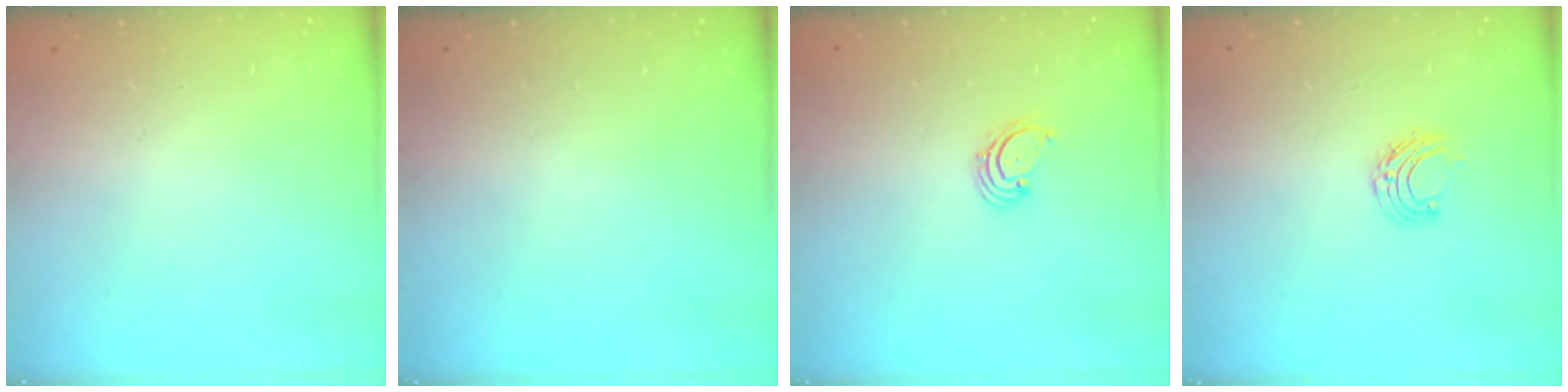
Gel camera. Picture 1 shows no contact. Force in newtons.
{"total": 0.0}
{"total": 1.6, "press": 1.6, "slide": 0.2}
{"total": 5.9, "press": 5.8, "slide": 0.7}